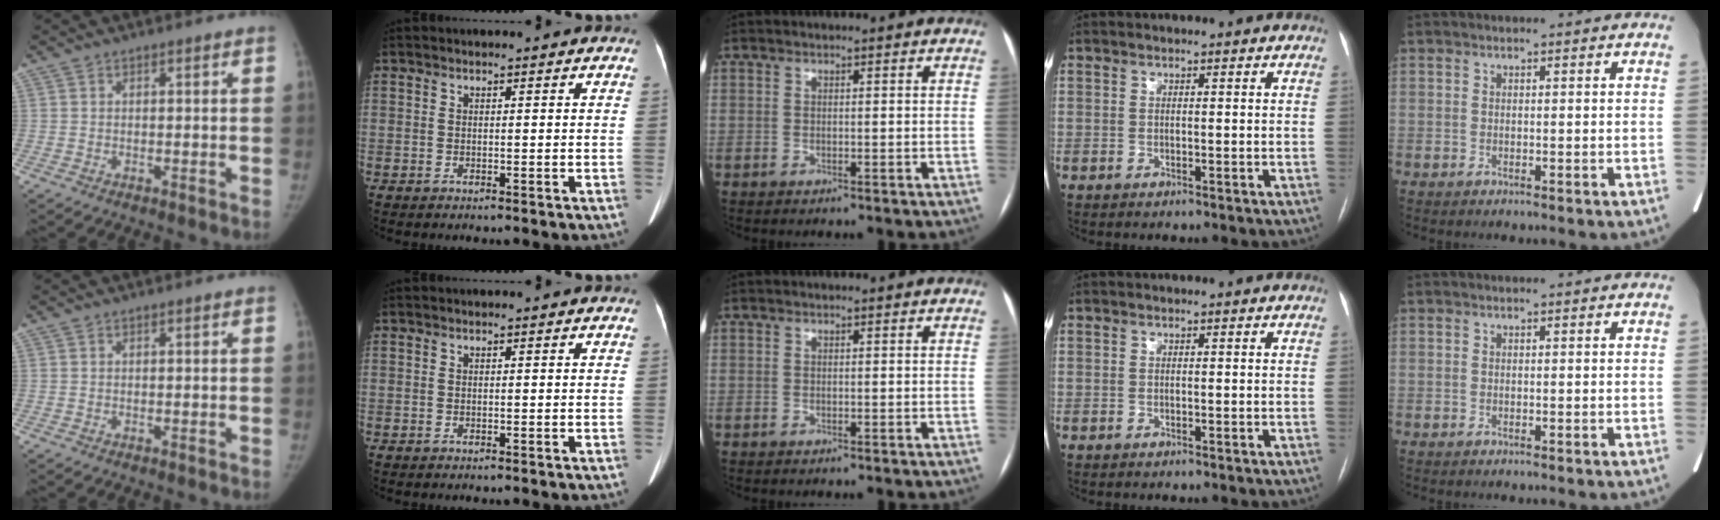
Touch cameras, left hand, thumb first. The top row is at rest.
{}